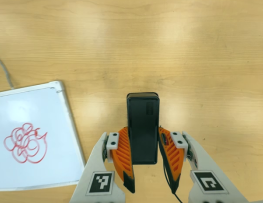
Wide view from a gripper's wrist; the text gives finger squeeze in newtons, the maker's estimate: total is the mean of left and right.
{"total": 4.7, "left": 3.7, "right": 5.8}